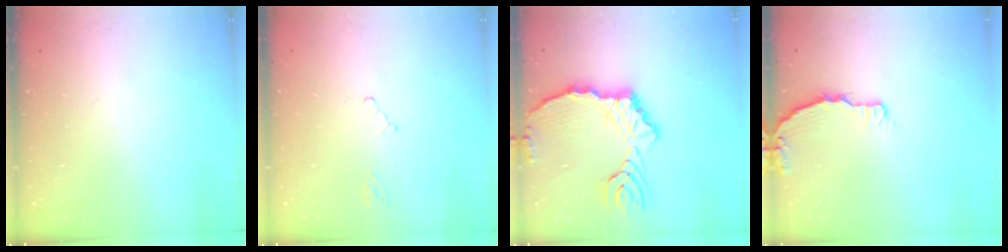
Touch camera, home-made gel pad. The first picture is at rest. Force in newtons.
{"total": 0.0}
{"total": 17.0, "press": 16.8, "slide": 2.2}
{"total": 3.2, "press": 3.2, "slide": 0.3}